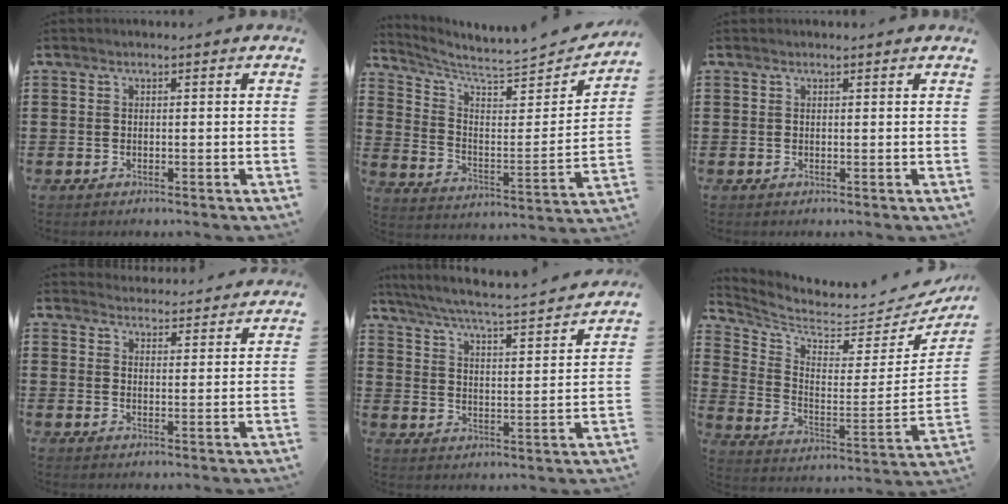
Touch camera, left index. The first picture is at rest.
{"total": 5.4, "force": [4.8, 0.5, 2.6], "torque": [-0.075, -0.046, 0.074]}
{"total": 0.0}
{"total": 3.7, "force": [3.7, 0.1, -0.2], "torque": [-0.001, -0.025, 0.066]}
{"total": 4.4, "force": [4.1, -0.5, 1.7], "torque": [-0.055, -0.039, 0.059]}
{"total": 4.0, "force": [3.9, 0.3, 1.1], "torque": [-0.049, -0.058, 0.058]}